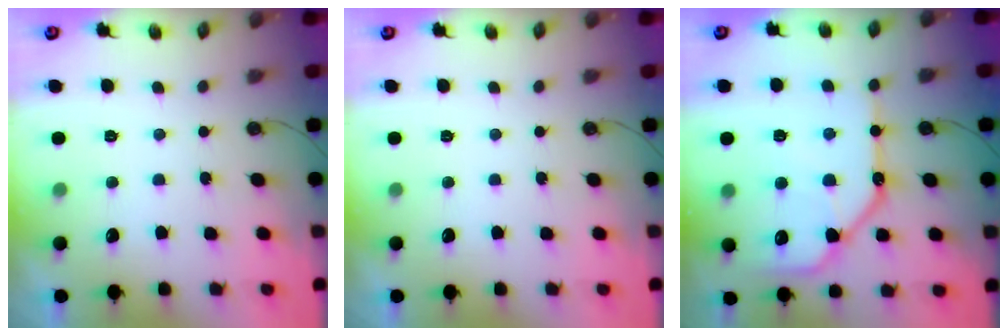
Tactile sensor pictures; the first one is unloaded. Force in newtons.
{"total": 0.0}
{"total": 19.0, "press": 18.9, "slide": 2.2}